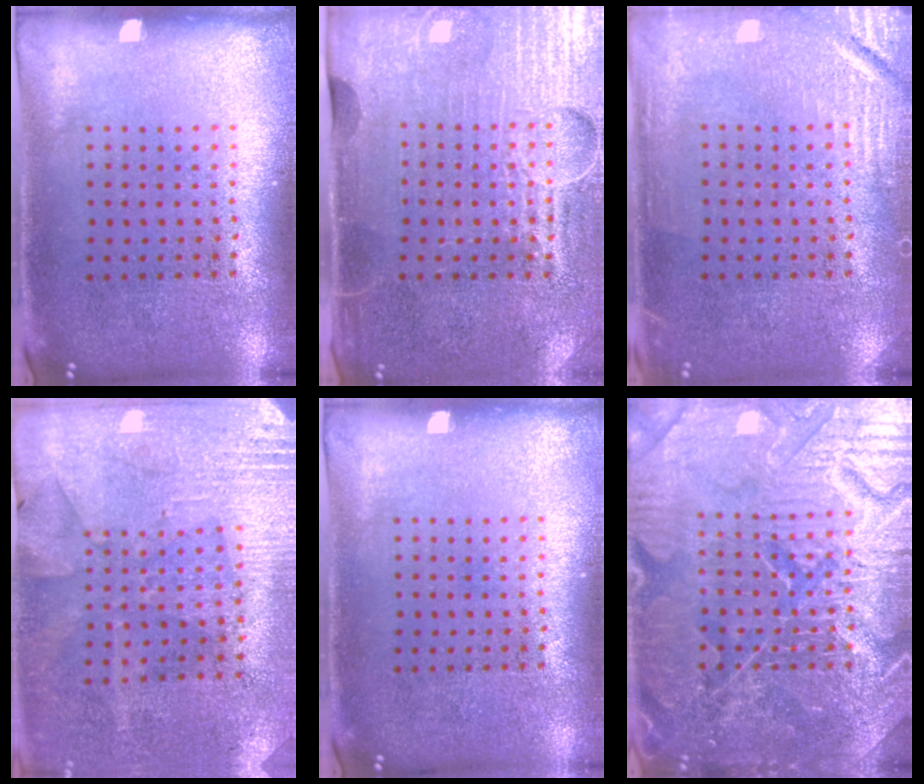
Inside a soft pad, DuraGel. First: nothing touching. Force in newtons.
{"total": 4.5, "press": 4.0, "slide": 1.9}
{"total": 2.9, "press": 2.9, "slide": 0.3}
{"total": 2.8, "press": 2.5, "slide": 1.1}
{"total": 0.0}
{"total": 6.4, "press": 6.3, "slide": 0.7}